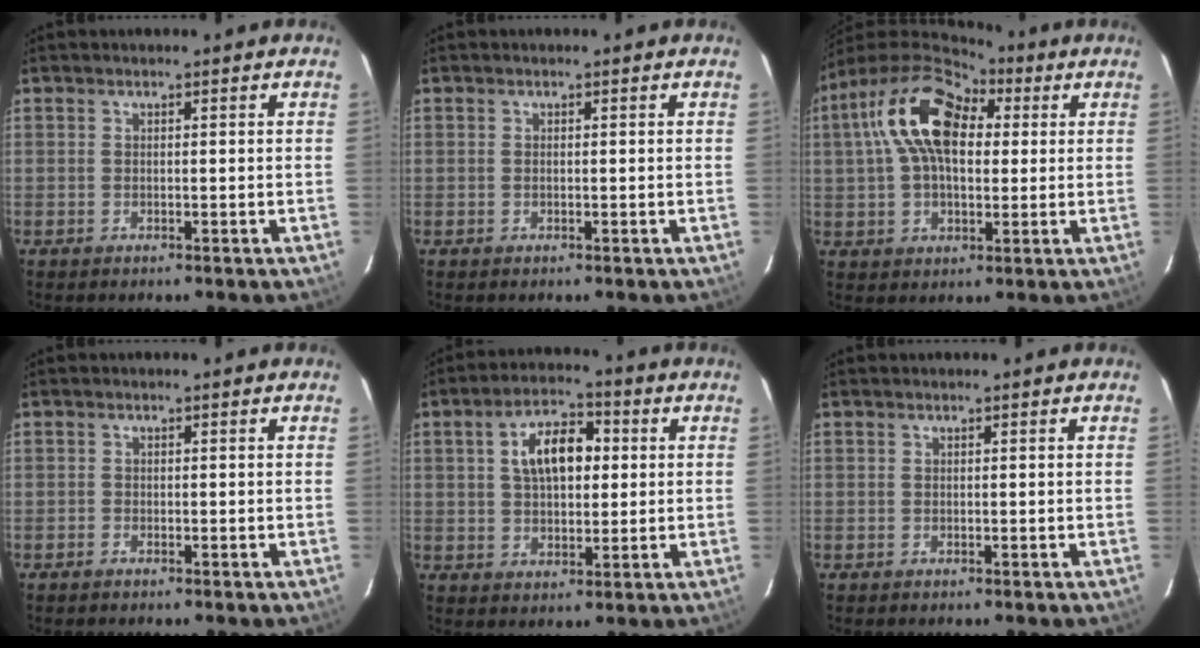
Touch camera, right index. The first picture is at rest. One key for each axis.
{"total": 0.0}
{"total": 17.1, "fx": 4.6, "fy": 9.8, "fz": 13.3, "tx": -0.248, "ty": 0.032, "tz": 0.070}
{"total": 0.6, "fx": -0.6, "fy": 0.2, "fz": 0.0, "tx": -0.004, "ty": 0.000, "tz": -0.014}
{"total": 9.6, "fx": 2.0, "fy": 5.3, "fz": 7.8, "tx": -0.132, "ty": 0.026, "tz": 0.035}
{"total": 0.0}